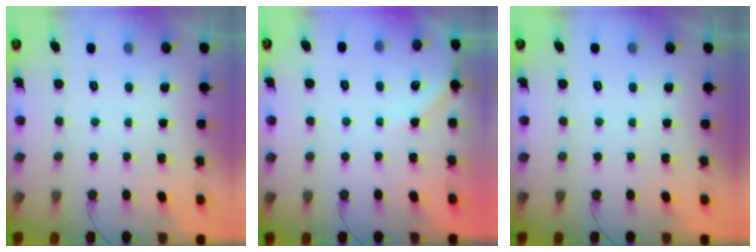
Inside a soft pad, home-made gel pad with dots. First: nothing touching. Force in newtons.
{"total": 4.7, "press": 4.7, "slide": 0.7}
{"total": 0.0}